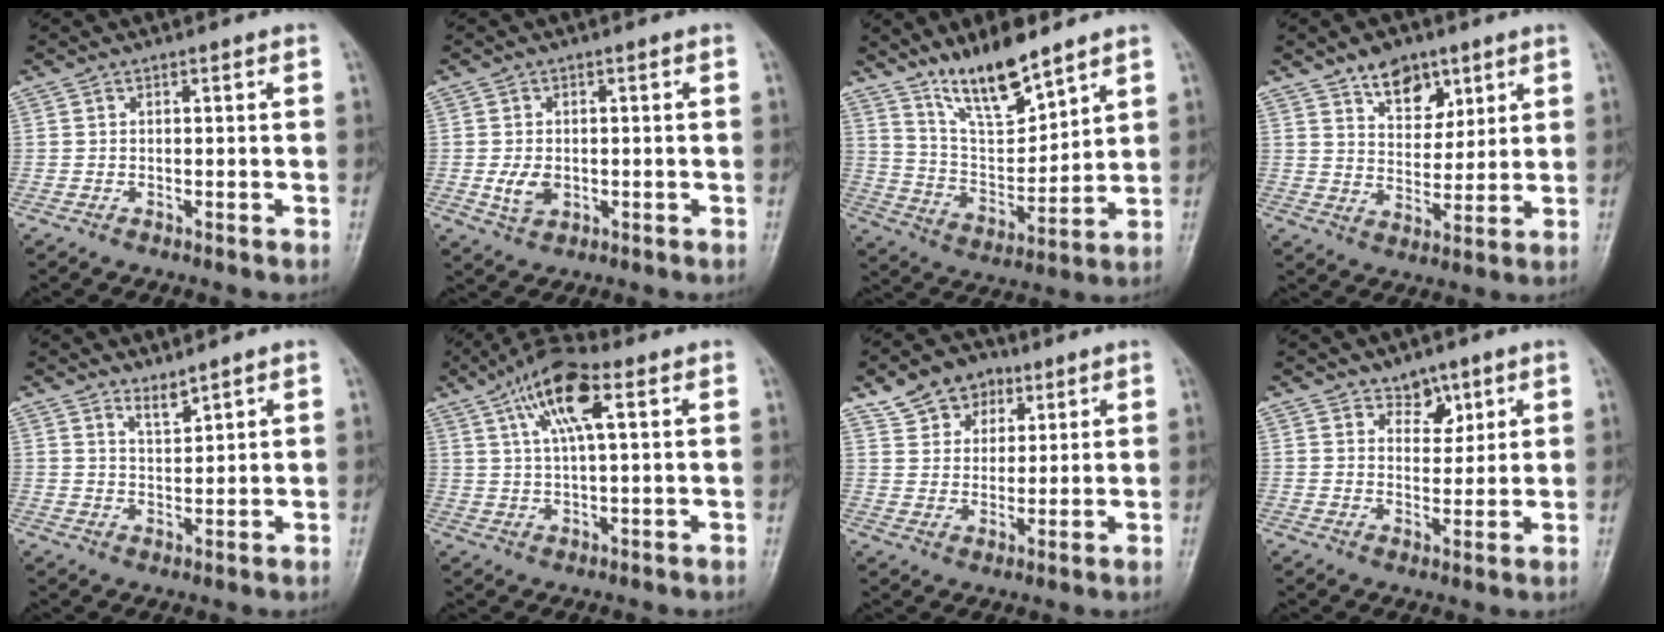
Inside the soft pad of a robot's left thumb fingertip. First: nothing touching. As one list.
[{"total": 3.9, "force": [-0.5, 2.8, 2.7], "torque": [-0.046, -0.004, -0.003]}, {"total": 12.7, "force": [9.8, 3.5, 7.2], "torque": [-0.106, -0.072, 0.191]}, {"total": 8.8, "force": [5.4, 5.4, 4.3], "torque": [-0.032, -0.031, 0.092]}, {"total": 2.7, "force": [2.4, 0.4, 1.0], "torque": [-0.013, -0.027, 0.049]}, {"total": 10.7, "force": [4.4, 3.1, 9.2], "torque": [-0.175, 0.008, 0.077]}, {"total": 8.9, "force": [5.1, 6.5, 3.1], "torque": [-0.019, -0.013, 0.088]}, {"total": 4.7, "force": [3.1, 3.0, 1.9], "torque": [0.003, -0.020, 0.049]}]